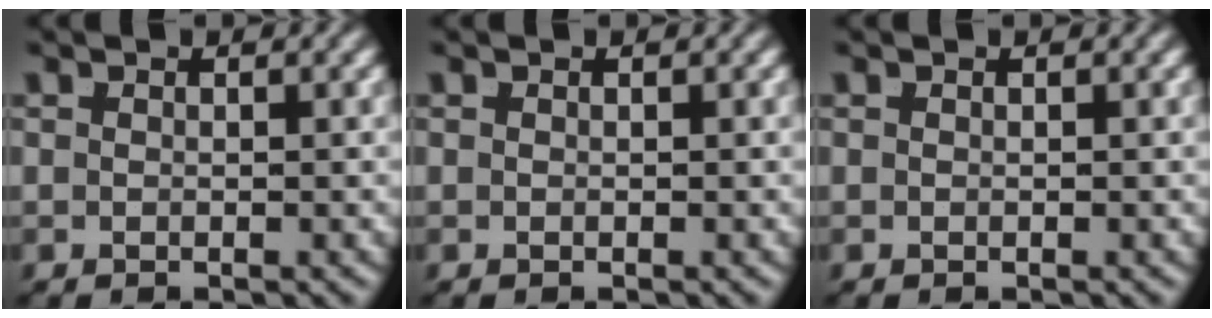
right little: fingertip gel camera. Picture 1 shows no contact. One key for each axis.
{"total": 0.0}
{"total": 0.0}